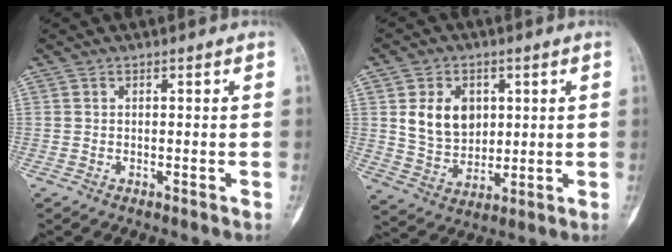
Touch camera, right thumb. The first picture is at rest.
{"total": 10.3, "force": [2.6, 7.8, 6.1], "torque": [-0.071, -0.018, 0.058]}